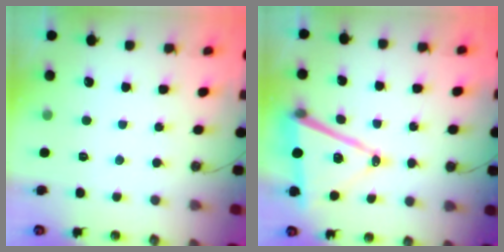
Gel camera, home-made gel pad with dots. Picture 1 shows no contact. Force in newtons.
{"total": 15.3, "press": 14.9, "slide": 3.7}